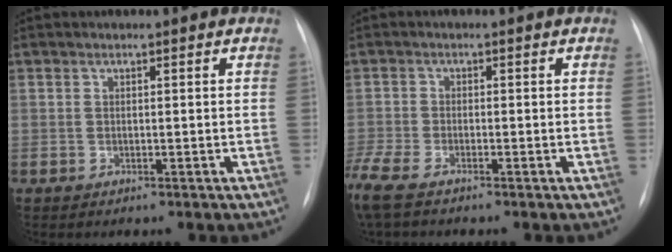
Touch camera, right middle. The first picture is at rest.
{"total": 7.8, "force": [-6.9, -0.5, 3.7], "torque": [-0.092, -0.015, -0.138]}